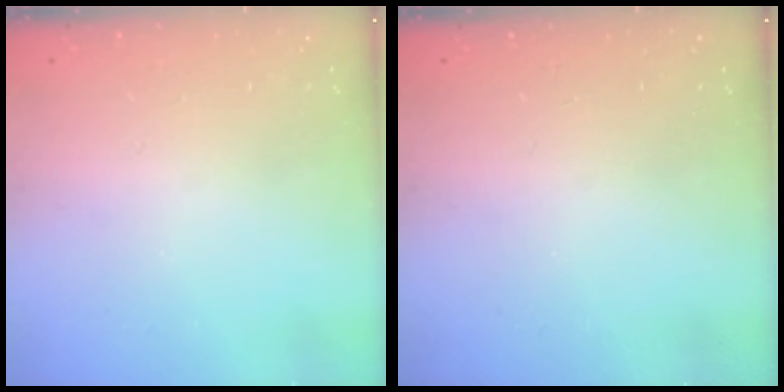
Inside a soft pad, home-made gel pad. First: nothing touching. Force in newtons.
{"total": 0.0}